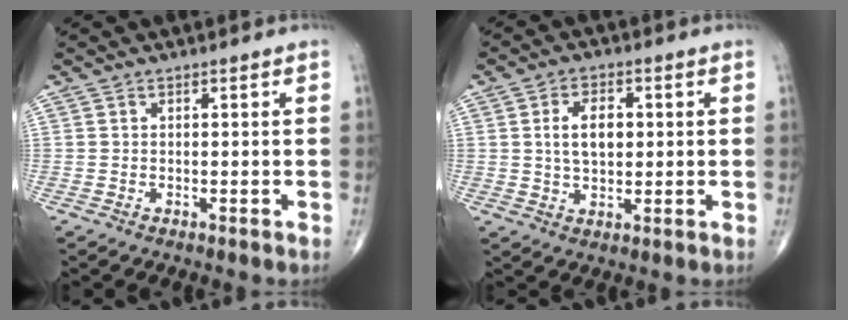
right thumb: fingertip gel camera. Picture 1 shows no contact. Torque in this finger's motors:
{"motor_torque": [0.50, 1.00, 0.38, -0.11, 0.14]}